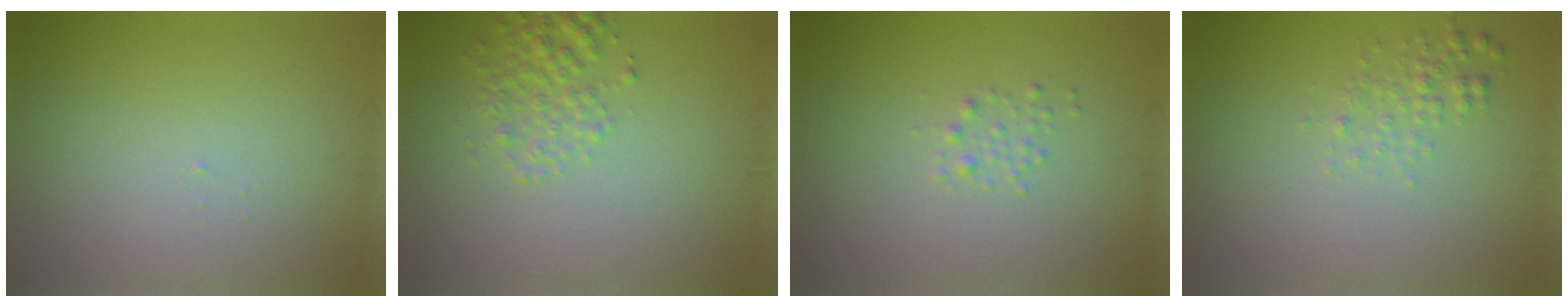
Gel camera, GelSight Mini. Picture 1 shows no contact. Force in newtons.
{"total": 2.6, "press": 2.6, "slide": 0.1}
{"total": 1.1, "press": 1.1, "slide": 0.1}
{"total": 1.5, "press": 1.5, "slide": 0.1}